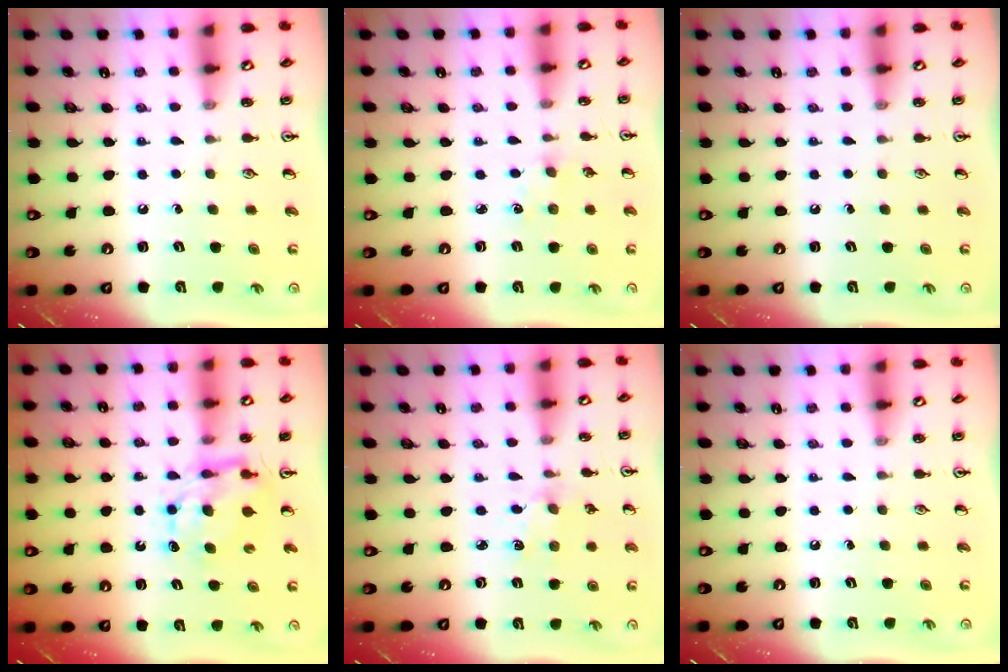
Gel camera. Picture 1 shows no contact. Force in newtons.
{"total": 2.4, "press": 2.4, "slide": 0.4}
{"total": 0.0}
{"total": 7.7, "press": 7.6, "slide": 0.7}
{"total": 1.9, "press": 1.9, "slide": 0.3}
{"total": 0.0}